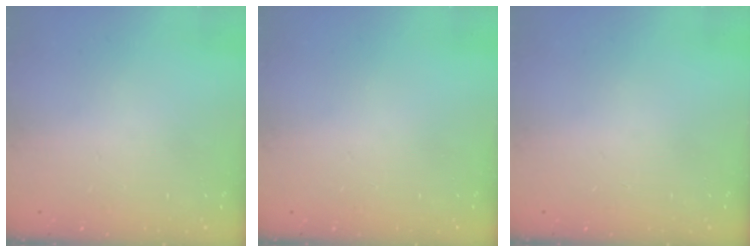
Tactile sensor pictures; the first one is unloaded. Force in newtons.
{"total": 0.0}
{"total": 0.0}